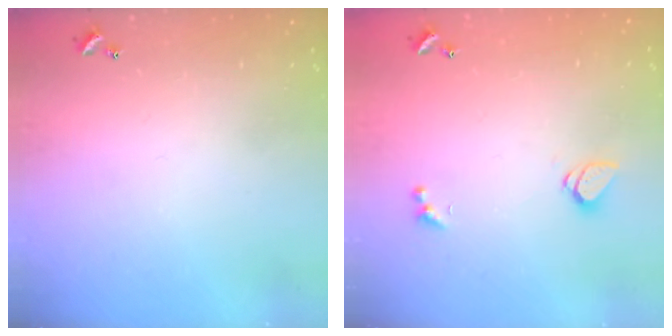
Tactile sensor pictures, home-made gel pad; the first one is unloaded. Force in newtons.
{"total": 1.3, "press": 1.2, "slide": 0.4}